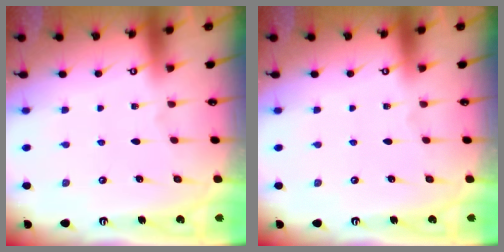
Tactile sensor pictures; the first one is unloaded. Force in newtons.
{"total": 0.0}